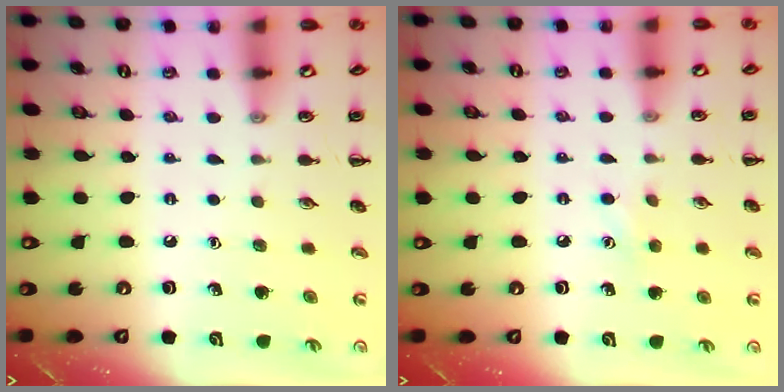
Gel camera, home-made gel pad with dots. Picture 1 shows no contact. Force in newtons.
{"total": 2.0, "press": 1.9, "slide": 0.6}